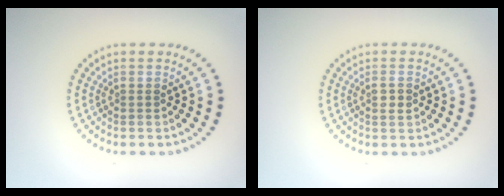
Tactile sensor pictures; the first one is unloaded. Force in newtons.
{"total": 1.1, "press": 1.0, "slide": 0.2}